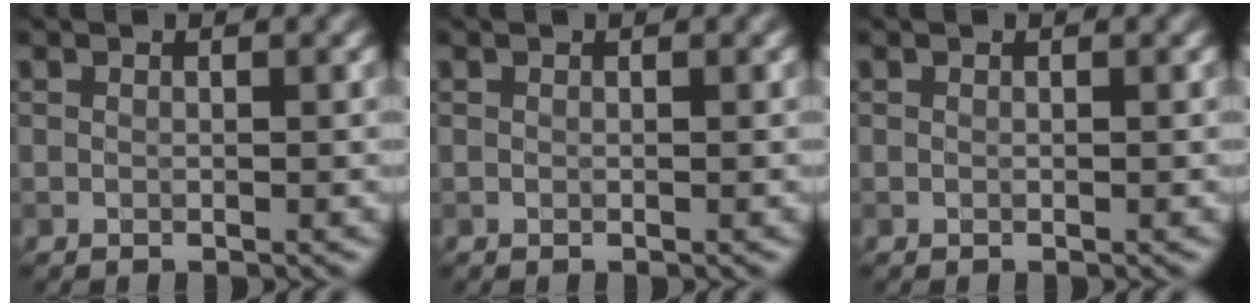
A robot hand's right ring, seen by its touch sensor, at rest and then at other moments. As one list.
[{"total": 0.0}, {"total": 0.0}]